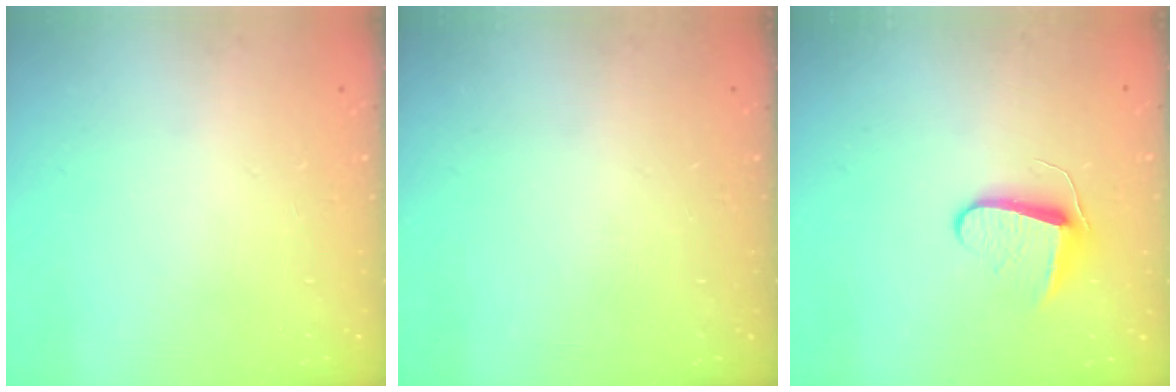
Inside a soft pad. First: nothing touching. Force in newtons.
{"total": 0.0}
{"total": 8.5, "press": 8.5, "slide": 0.6}